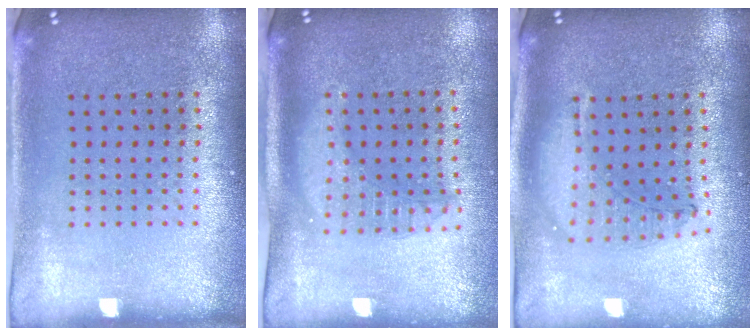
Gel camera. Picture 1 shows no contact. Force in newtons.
{"total": 1.8, "press": 1.5, "slide": 0.9}
{"total": 1.2, "press": 1.1, "slide": 0.3}